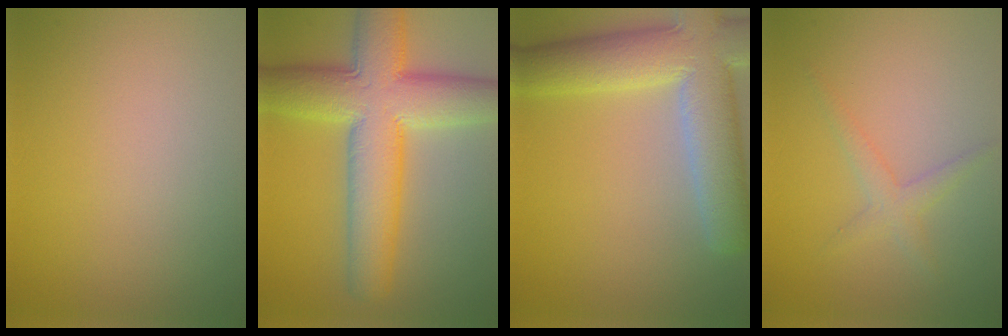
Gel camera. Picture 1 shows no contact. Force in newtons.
{"total": 10.5, "press": 10.5, "slide": 0.3}
{"total": 10.2, "press": 10.2, "slide": 0.9}
{"total": 1.8, "press": 1.8, "slide": 0.0}